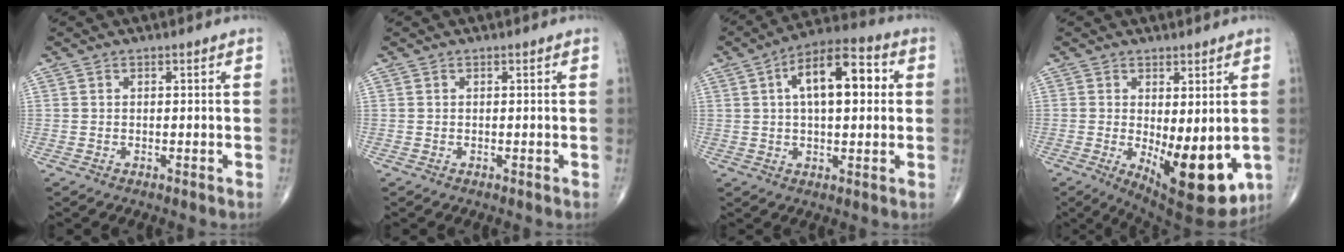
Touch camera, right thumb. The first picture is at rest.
{"total": 0.0}
{"total": 13.9, "force": [2.9, 6.5, 12.0], "torque": [-0.177, 0.023, 0.039]}
{"total": 14.2, "force": [-2.8, 5.8, 12.6], "torque": [-0.167, -0.029, -0.022]}